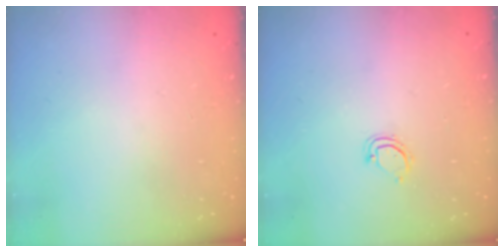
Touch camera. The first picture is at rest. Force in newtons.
{"total": 3.9, "press": 3.9, "slide": 0.3}